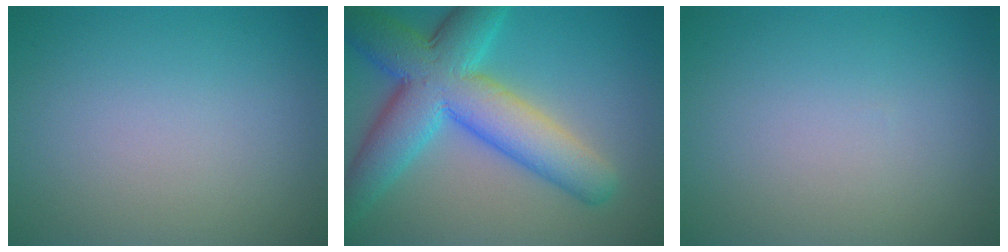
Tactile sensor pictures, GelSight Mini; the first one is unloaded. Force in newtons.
{"total": 10.2, "press": 10.2, "slide": 0.2}
{"total": 0.0}